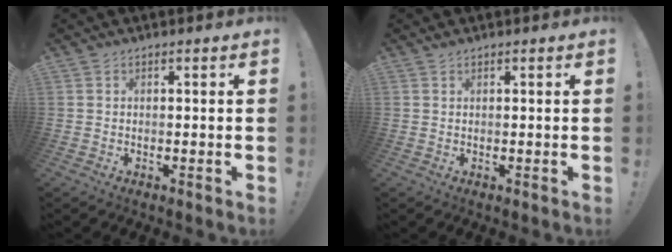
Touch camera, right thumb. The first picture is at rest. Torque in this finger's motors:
{"motor_torque": [0.01, 0.08, 0.05, -0.13, 0.03]}